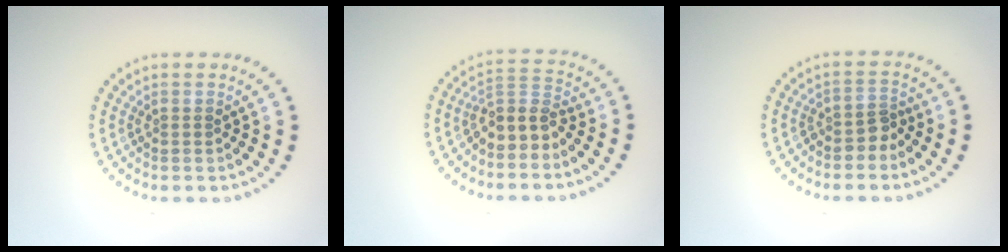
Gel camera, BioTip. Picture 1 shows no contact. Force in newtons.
{"total": 3.4, "press": 2.7, "slide": 2.1}
{"total": 2.0, "press": 1.5, "slide": 1.4}